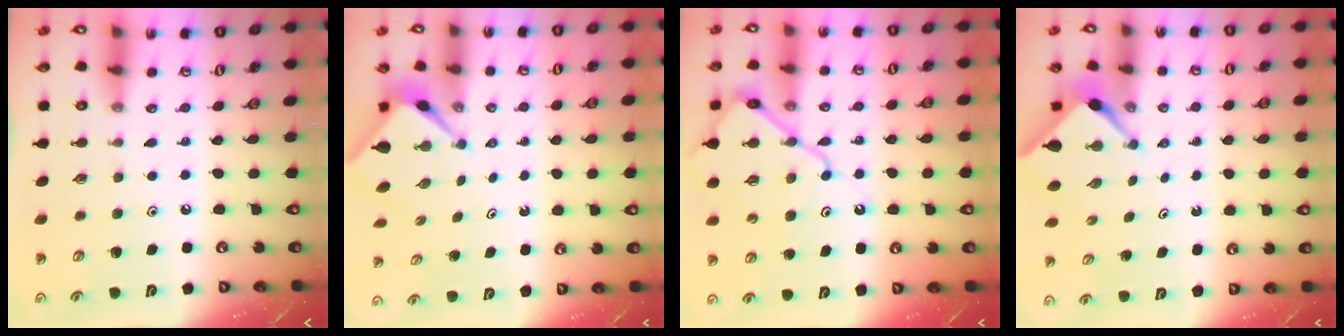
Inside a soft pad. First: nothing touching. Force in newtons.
{"total": 2.7, "press": 2.7, "slide": 0.0}
{"total": 13.7, "press": 13.6, "slide": 1.4}
{"total": 2.2, "press": 2.2, "slide": 0.3}